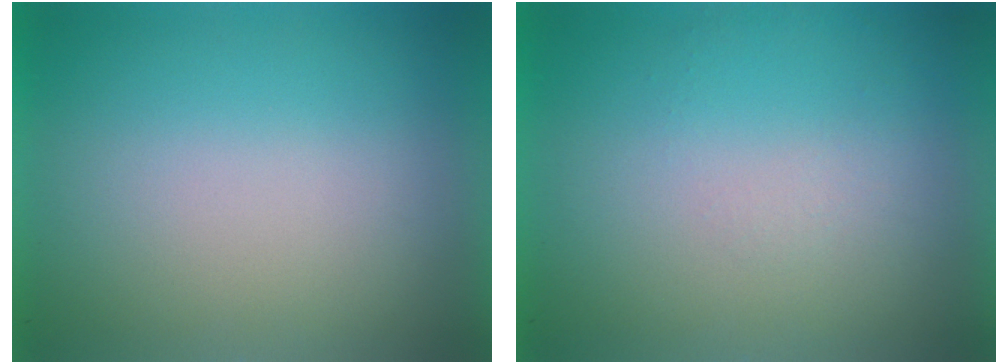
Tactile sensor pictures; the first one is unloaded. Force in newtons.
{"total": 1.1}